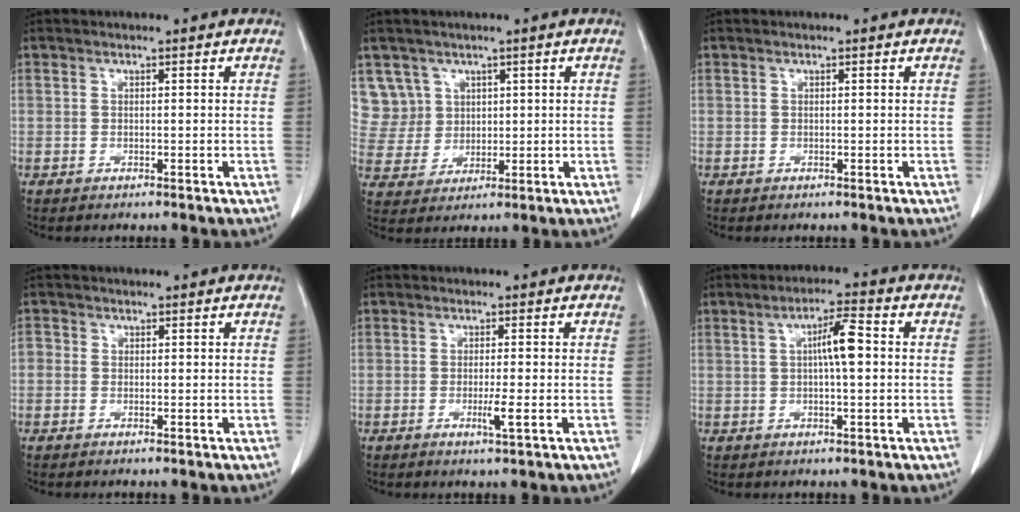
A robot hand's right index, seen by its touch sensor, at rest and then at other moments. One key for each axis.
{"total": 6.7, "fx": 3.4, "fy": 5.7, "fz": -0.4, "tx": 0.012, "ty": 0.013, "tz": 0.080}
{"total": 0.0}
{"total": 1.3, "fx": -0.2, "fy": 1.2, "fz": 0.5, "tx": -0.007, "ty": 0.004, "tz": -0.007}
{"total": 2.4, "fx": -0.7, "fy": -0.2, "fz": 2.3, "tx": -0.042, "ty": -0.005, "tz": -0.010}
{"total": 5.2, "fx": 0.6, "fy": 0.5, "fz": 5.1, "tx": -0.090, "ty": 0.010, "tz": 0.007}